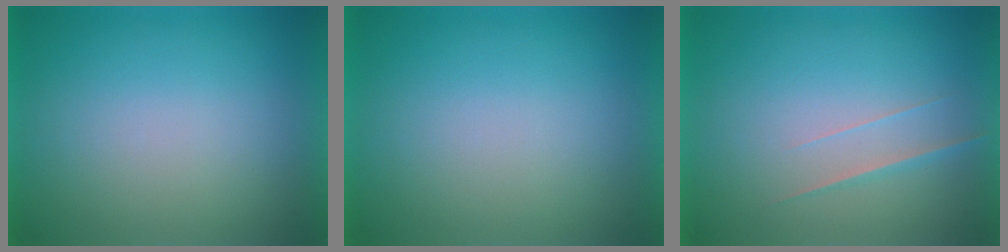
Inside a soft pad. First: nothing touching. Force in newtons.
{"total": 0.0}
{"total": 1.5}